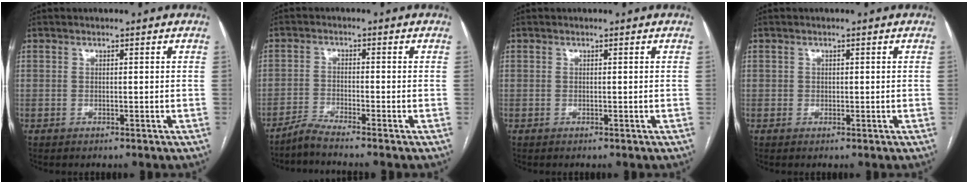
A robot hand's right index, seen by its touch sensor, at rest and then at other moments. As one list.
[{"total": 3.6, "force": [-3.2, -1.3, 0.9], "torque": [-0.028, -0.016, -0.069]}, {"total": 0.0}, {"total": 0.6, "force": [0.2, 0.6, 0.1], "torque": [0.000, 0.003, 0.006]}]